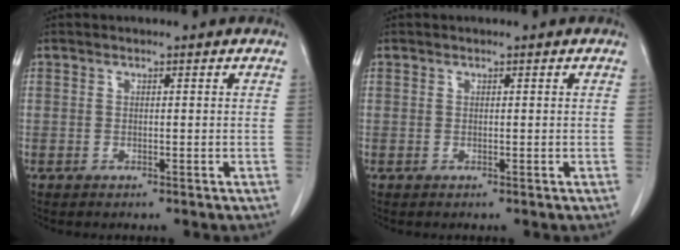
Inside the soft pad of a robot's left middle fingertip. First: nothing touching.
{"total": 0.0}